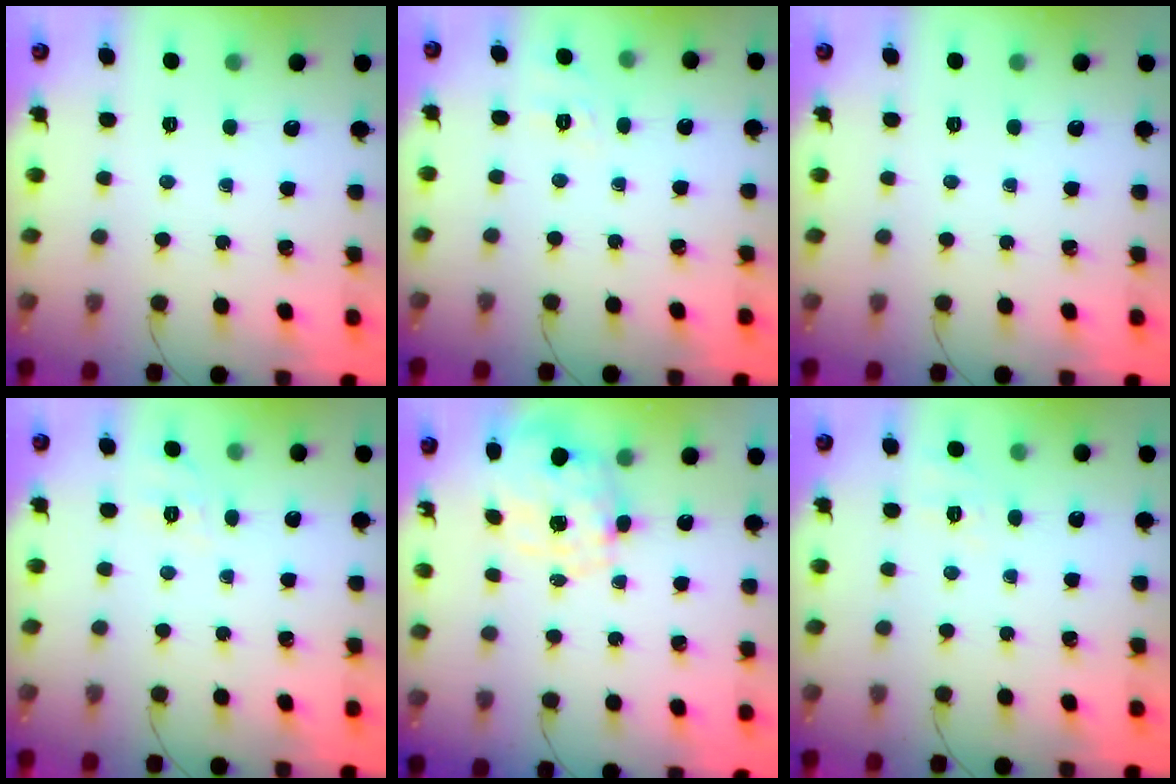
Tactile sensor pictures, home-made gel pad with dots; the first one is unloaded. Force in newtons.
{"total": 2.0, "press": 0.2, "slide": 1.9}
{"total": 0.0}
{"total": 4.8, "press": 4.3, "slide": 2.1}
{"total": 2.5, "press": 2.3, "slide": 1.0}
{"total": 5.1, "press": 4.6, "slide": 2.2}